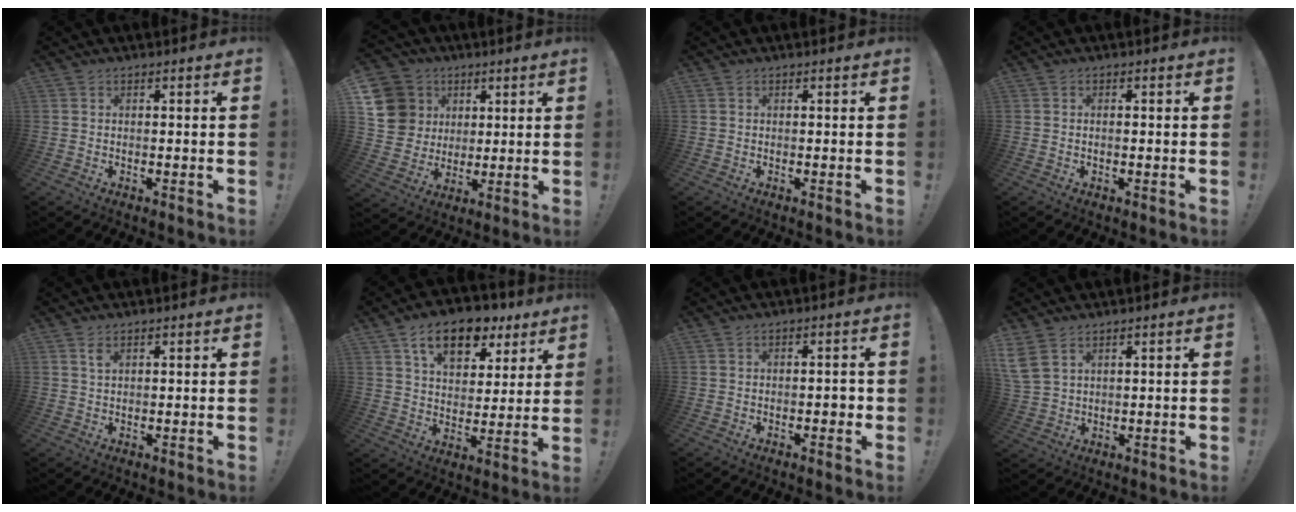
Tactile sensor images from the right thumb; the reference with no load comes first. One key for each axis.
{"total": 14.2, "fx": 3.9, "fy": 12.9, "fz": 4.5, "tx": -0.068, "ty": -0.013, "tz": 0.092}
{"total": 0.0}
{"total": 0.8, "fx": -0.1, "fy": 0.2, "fz": 0.8, "tx": -0.015, "ty": 0.001, "tz": -0.002}
{"total": 2.0, "fx": 1.1, "fy": 0.9, "fz": 1.4, "tx": -0.024, "ty": -0.002, "tz": 0.018}
{"total": 14.3, "fx": 8.2, "fy": 8.3, "fz": 8.3, "tx": -0.127, "ty": -0.039, "tz": 0.147}
{"total": 2.2, "fx": -1.0, "fy": 1.1, "fz": 1.7, "tx": -0.020, "ty": 0.004, "tz": -0.019}
{"total": 5.8, "fx": 3.5, "fy": 3.2, "fz": 3.4, "tx": -0.078, "ty": -0.014, "tz": 0.068}